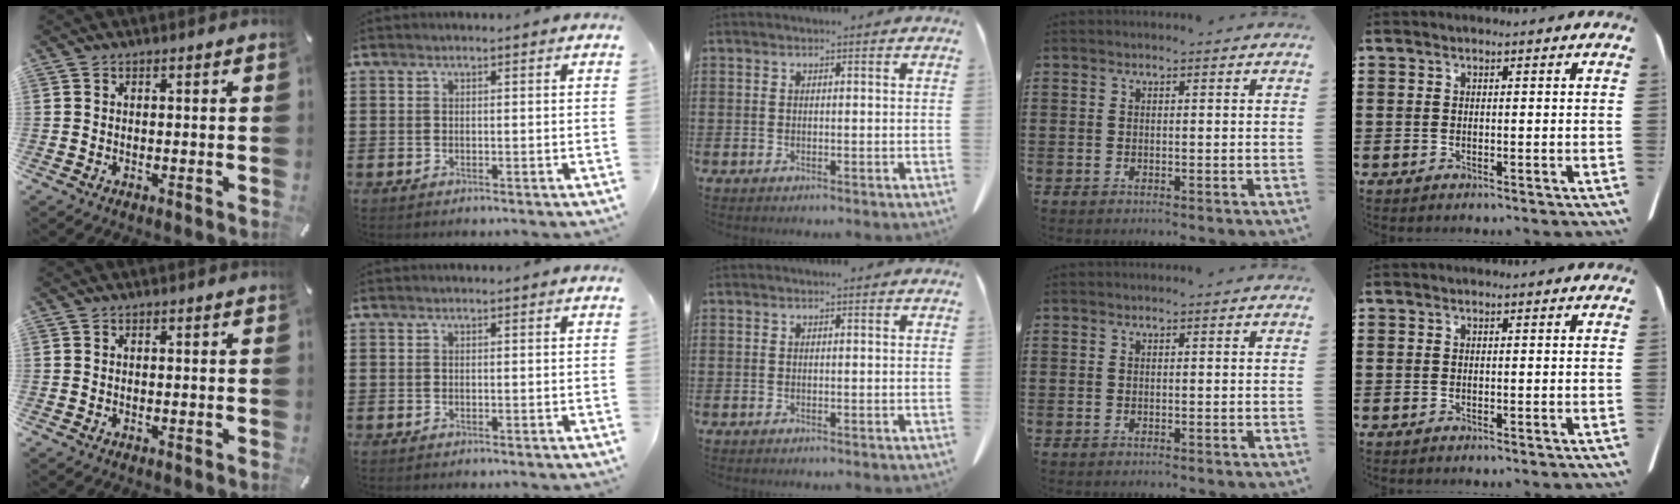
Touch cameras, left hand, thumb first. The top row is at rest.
{}